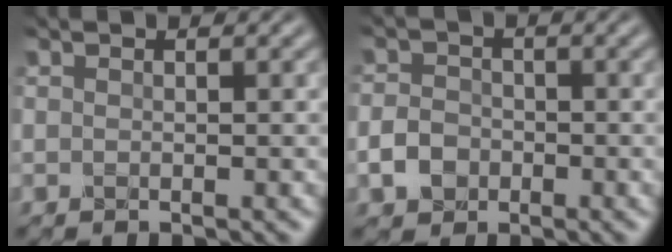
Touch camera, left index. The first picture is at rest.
{"total": 2.7, "force": [-1.1, 2.2, 1.2], "torque": [-0.022, 0.003, -0.026]}